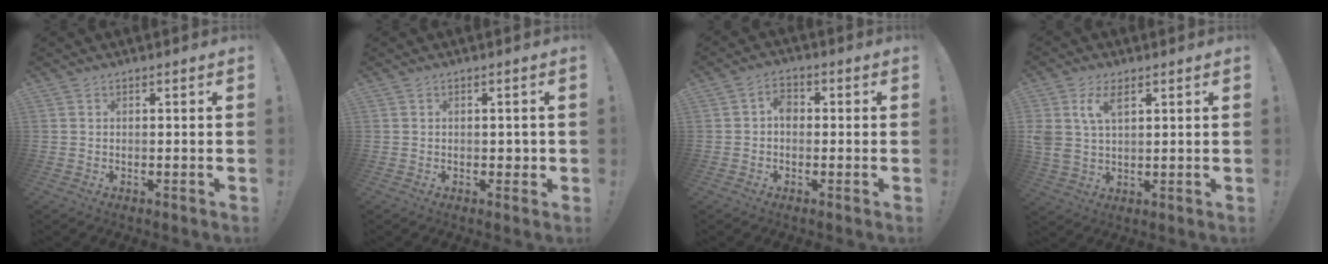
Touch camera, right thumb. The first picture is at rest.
{"total": 1.8, "force": [-0.2, 1.5, 1.0], "torque": [-0.013, 0.005, -0.004]}
{"total": 4.2, "force": [-0.3, 2.9, 3.0], "torque": [-0.053, 0.009, -0.005]}
{"total": 7.7, "force": [3.6, 4.4, 5.2], "torque": [-0.118, -0.004, 0.067]}